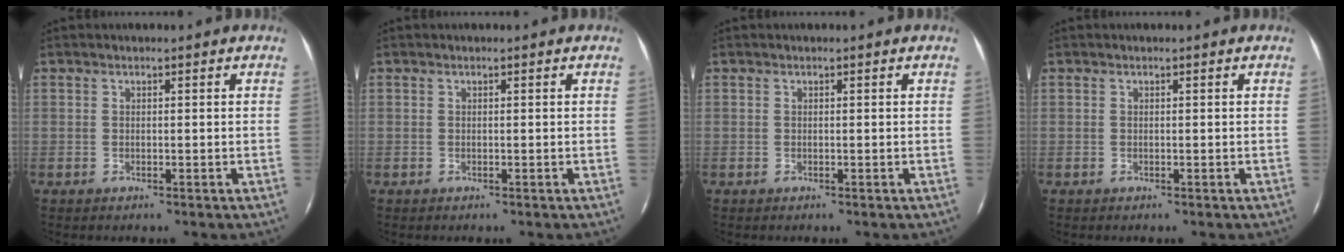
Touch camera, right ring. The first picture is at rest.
{"total": 0.0}
{"total": 0.0}
{"total": 0.0}